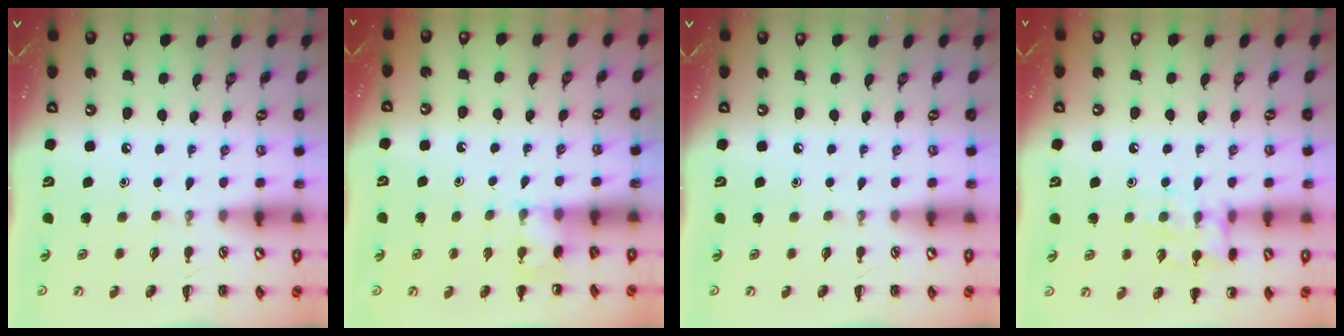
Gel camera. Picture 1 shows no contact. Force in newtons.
{"total": 5.5, "press": 5.2, "slide": 1.8}
{"total": 0.0}
{"total": 11.4, "press": 11.4, "slide": 1.1}